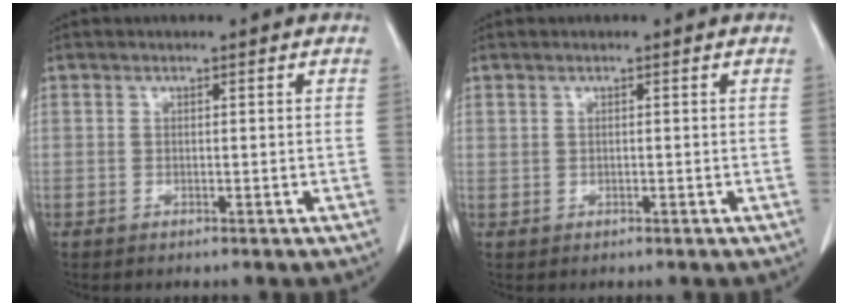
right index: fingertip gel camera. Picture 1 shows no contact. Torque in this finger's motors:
{"motor_torque": [0.06, 0.11, 0.04, 0.00]}